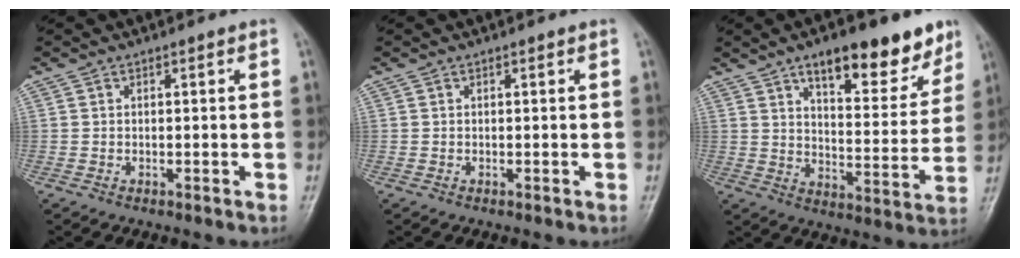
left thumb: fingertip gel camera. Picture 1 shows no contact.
{"total": 0.0}
{"total": 16.3, "force": [10.5, 6.3, 10.7], "torque": [-0.099, -0.056, 0.155]}